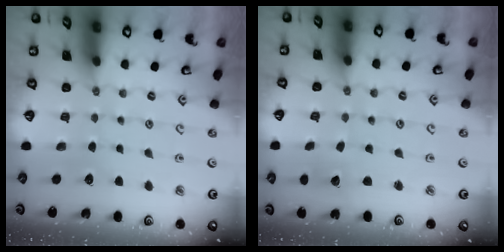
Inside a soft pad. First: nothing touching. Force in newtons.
{"total": 3.0, "press": 3.0, "slide": 0.3}